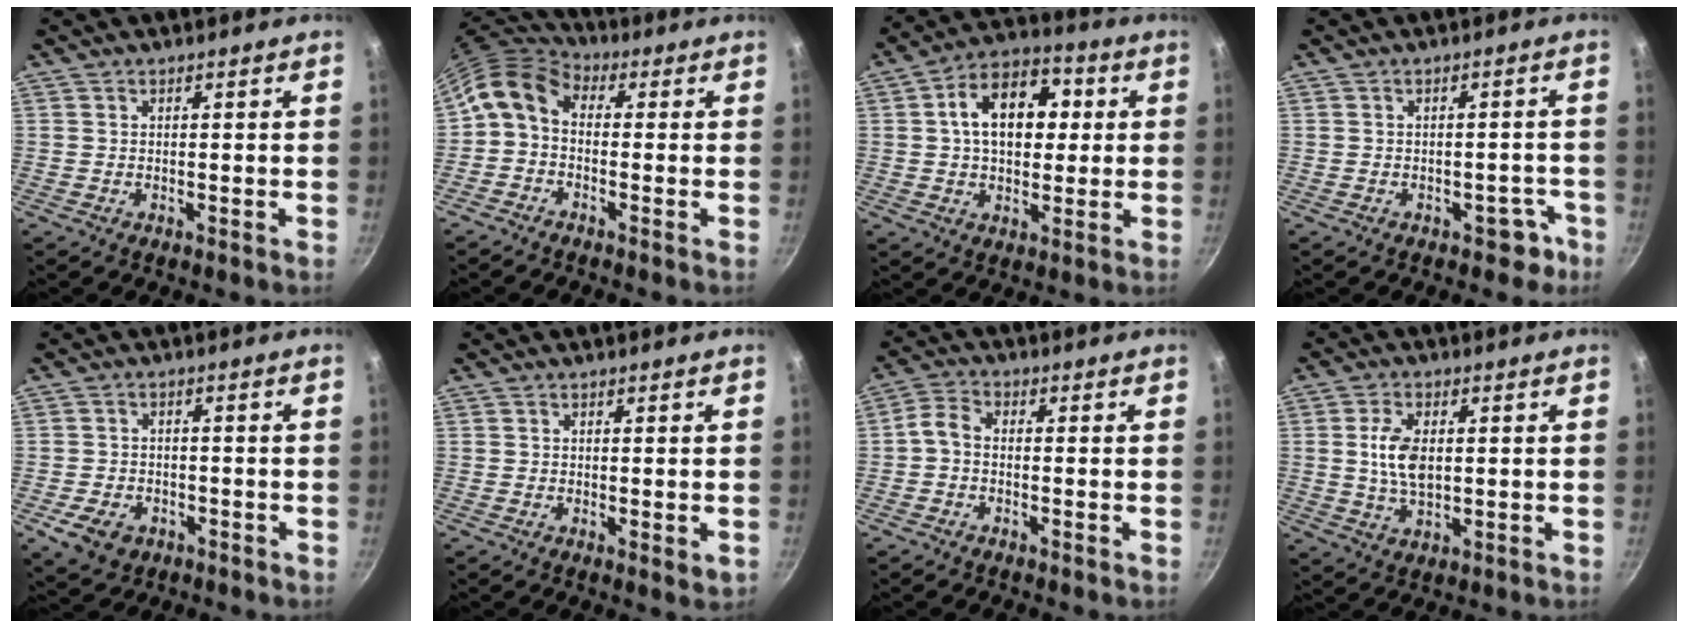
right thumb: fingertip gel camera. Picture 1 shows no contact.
{"total": 8.6, "force": [-0.2, 5.8, 6.3], "torque": [-0.113, 0.028, -0.025]}
{"total": 14.3, "force": [2.4, 9.3, 10.6], "torque": [-0.135, 0.018, 0.029]}
{"total": 3.8, "force": [-2.3, 2.4, 1.7], "torque": [-0.001, 0.028, -0.025]}
{"total": 6.2, "force": [-2.9, 4.5, 3.0], "torque": [-0.049, 0.014, -0.041]}
{"total": 1.9, "force": [-0.4, 0.5, 1.8], "torque": [-0.028, -0.008, -0.005]}
{"total": 4.1, "force": [-0.8, 2.6, 3.1], "torque": [-0.059, 0.017, -0.028]}
{"total": 7.4, "force": [0.8, 4.1, 6.1], "torque": [-0.114, -0.005, 0.017]}